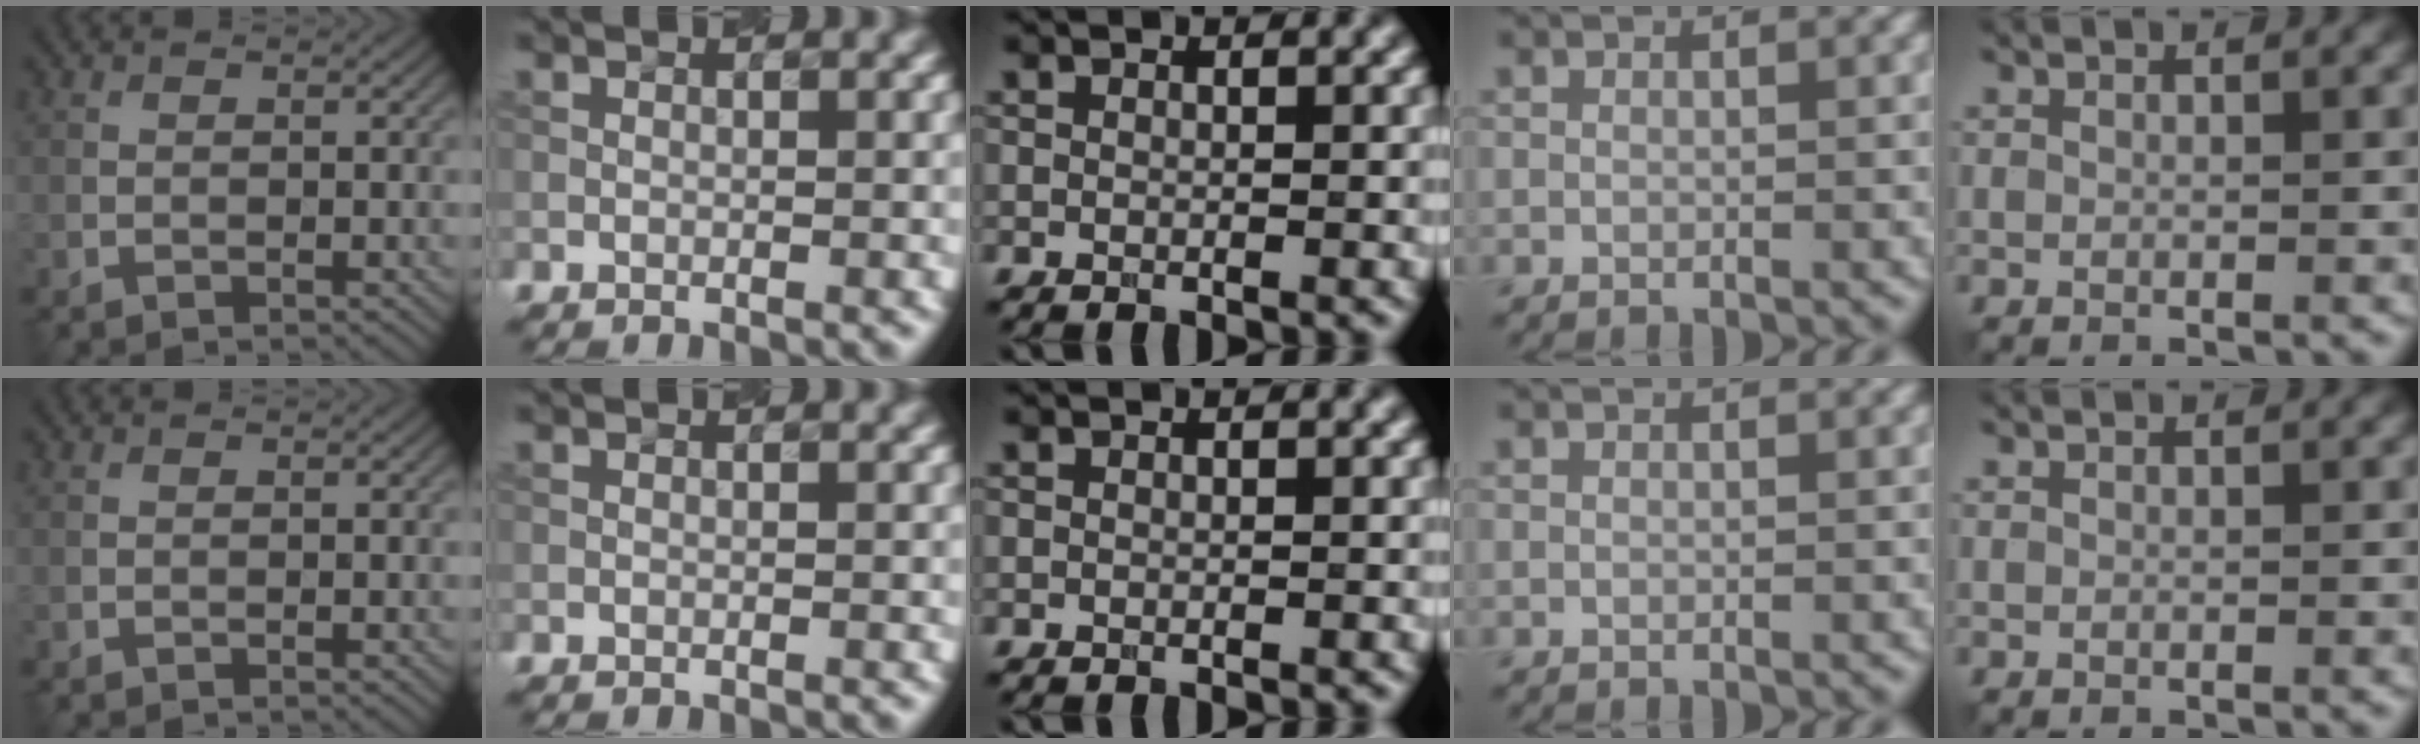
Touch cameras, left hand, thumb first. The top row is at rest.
{}